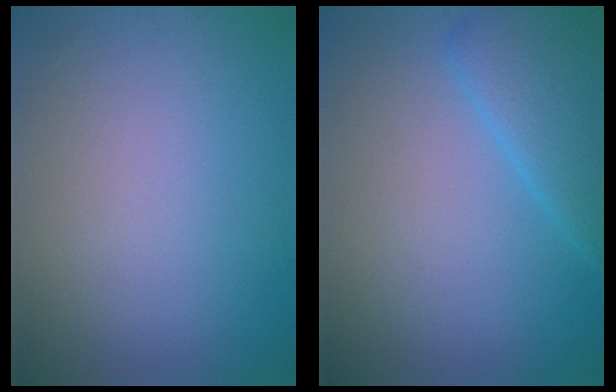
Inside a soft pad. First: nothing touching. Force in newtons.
{"total": 4.1, "press": 4.0, "slide": 0.2}